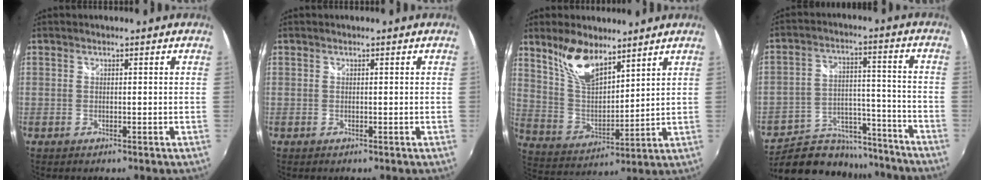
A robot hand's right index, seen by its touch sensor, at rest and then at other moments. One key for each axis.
{"total": 0.0}
{"total": 11.5, "fx": 8.1, "fy": 4.7, "fz": 6.7, "tx": -0.126, "ty": 0.005, "tz": 0.165}
{"total": 18.5, "fx": -14.9, "fy": 9.2, "fz": 5.8, "tx": -0.129, "ty": 0.039, "tz": -0.203}